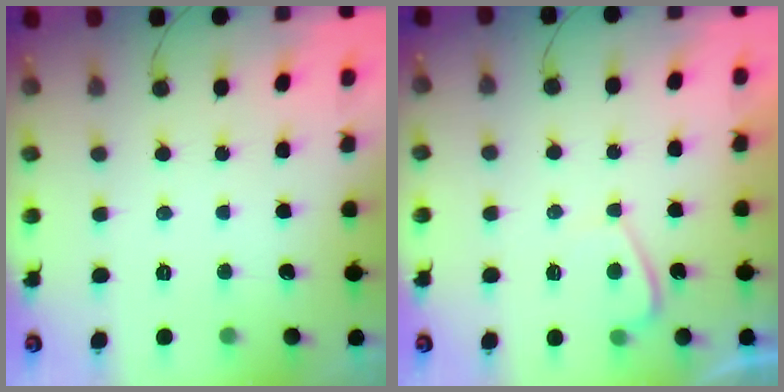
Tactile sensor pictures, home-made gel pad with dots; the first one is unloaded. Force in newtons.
{"total": 1.8, "press": 1.7, "slide": 0.6}